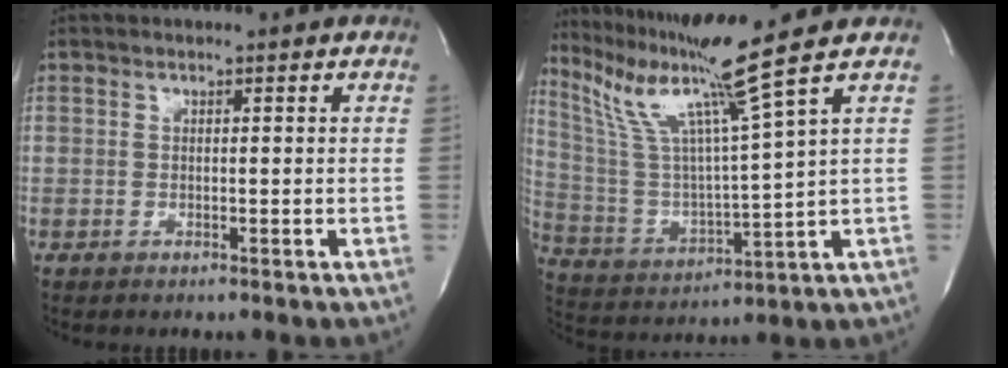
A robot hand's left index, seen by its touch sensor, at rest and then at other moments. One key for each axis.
{"total": 14.2, "fx": 10.3, "fy": -3.9, "fz": 8.9, "tx": -0.172, "ty": -0.023, "tz": 0.202}